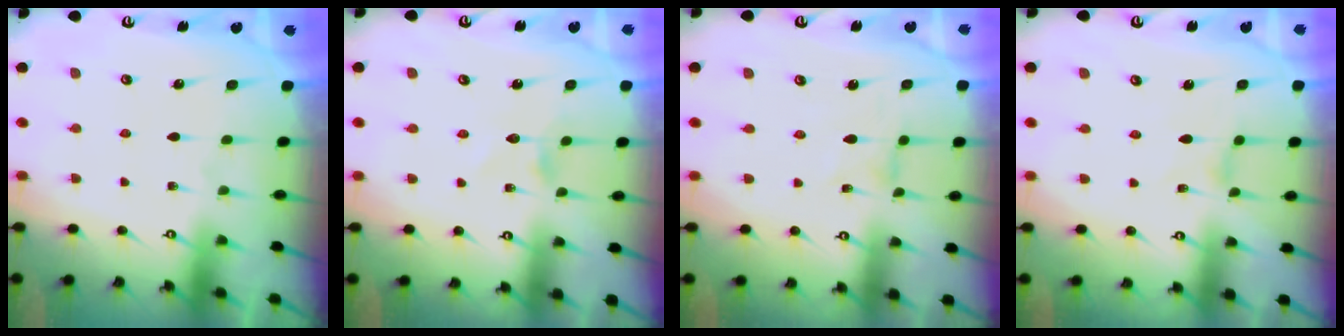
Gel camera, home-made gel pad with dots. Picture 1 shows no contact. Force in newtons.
{"total": 2.7, "press": 2.7, "slide": 0.3}
{"total": 0.0}
{"total": 0.7, "press": 0.6, "slide": 0.3}